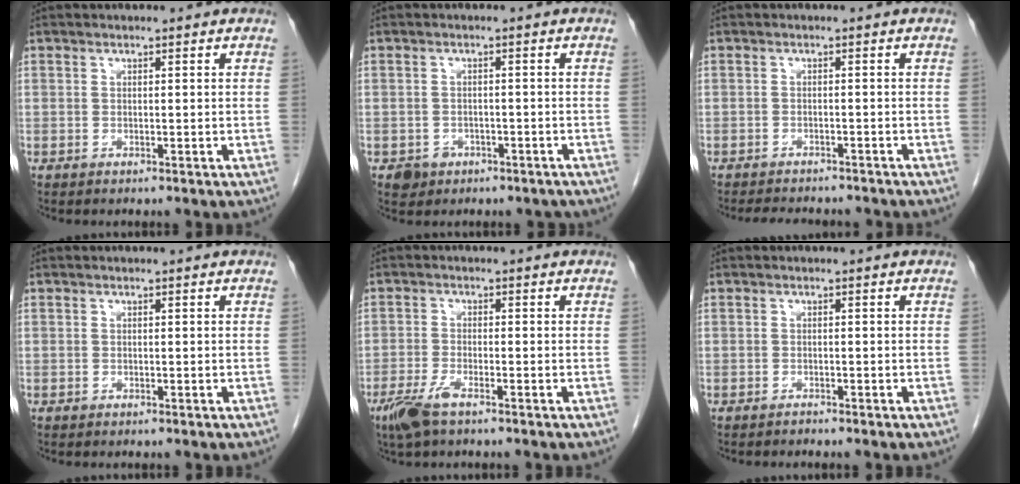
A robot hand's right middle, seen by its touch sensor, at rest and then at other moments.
{"total": 3.4, "force": [-2.0, 2.8, 0.5], "torque": [-0.002, 0.010, -0.022]}
{"total": 7.6, "force": [-6.9, 1.9, 2.5], "torque": [-0.035, -0.004, -0.088]}
{"total": 0.0}
{"total": 4.4, "force": [-3.0, 0.8, 3.1], "torque": [-0.073, -0.009, -0.057]}
{"total": 0.6, "force": [-0.6, 0.0, 0.0], "torque": [-0.008, -0.004, -0.011]}